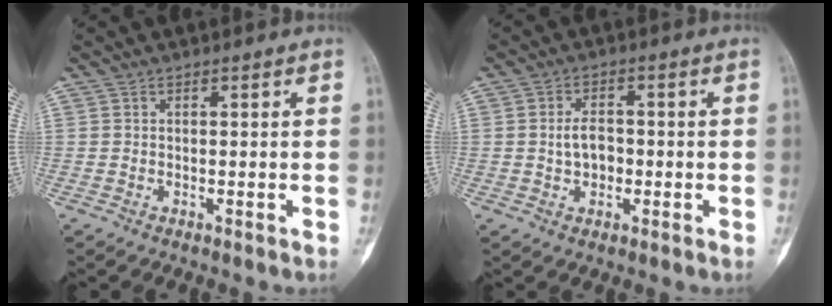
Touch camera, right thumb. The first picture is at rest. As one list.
[{"total": 4.3, "force": [-0.4, 2.9, 3.1], "torque": [-0.039, 0.008, -0.009]}]